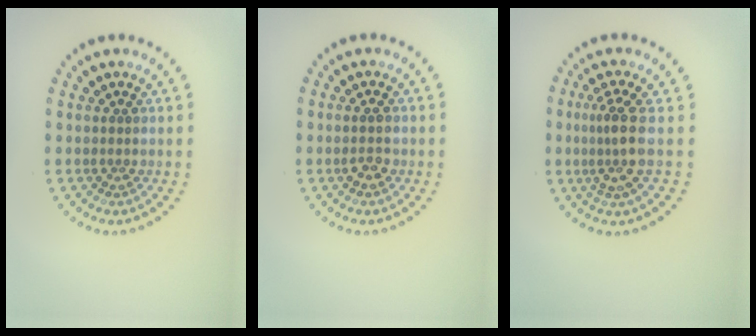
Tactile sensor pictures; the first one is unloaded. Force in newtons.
{"total": 1.6, "press": 1.5, "slide": 0.1}
{"total": 2.9, "press": 2.2, "slide": 1.9}